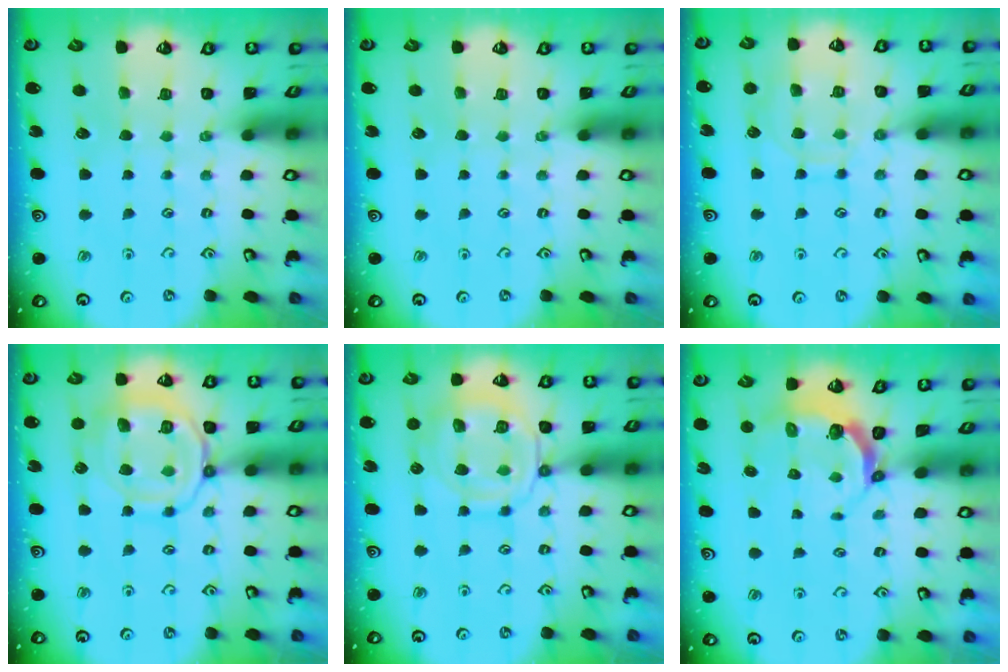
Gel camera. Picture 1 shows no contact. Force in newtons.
{"total": 0.0}
{"total": 10.1, "press": 10.1, "slide": 1.0}
{"total": 13.4, "press": 13.4, "slide": 1.2}
{"total": 13.9, "press": 13.8, "slide": 1.5}
{"total": 4.5, "press": 3.5, "slide": 3.0}